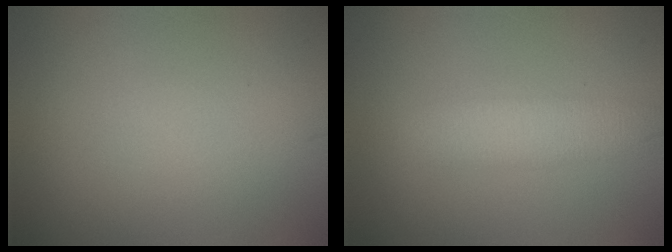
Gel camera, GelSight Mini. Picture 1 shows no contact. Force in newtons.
{"total": 3.5, "press": 3.5, "slide": 0.2}